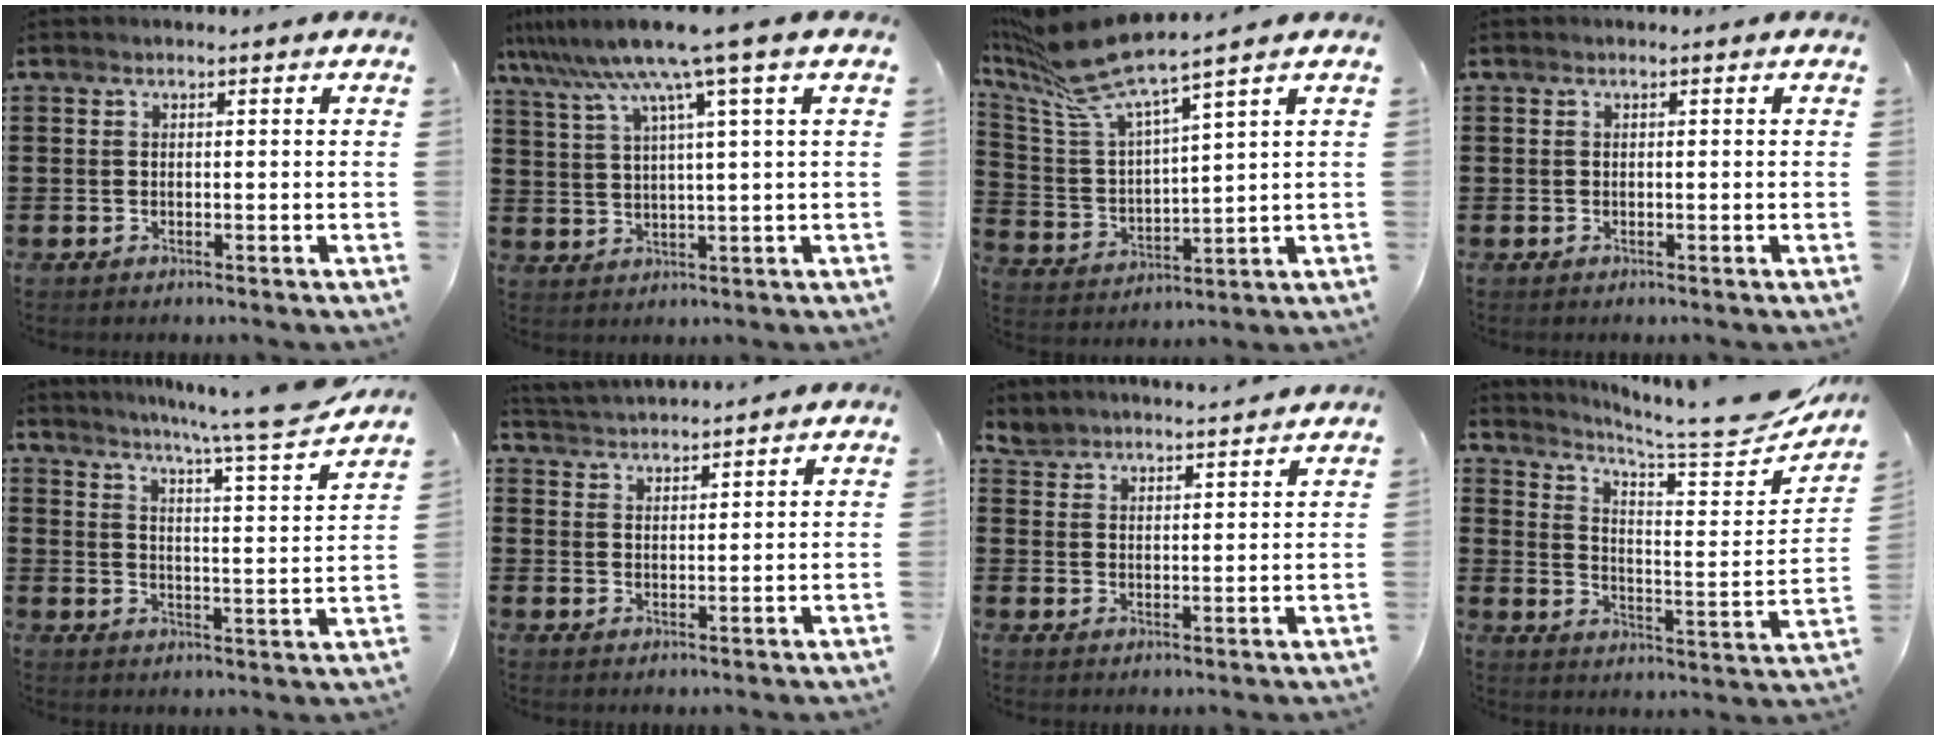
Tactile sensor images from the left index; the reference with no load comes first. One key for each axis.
{"total": 9.4, "fx": 6.4, "fy": -1.1, "fz": 6.9, "tx": -0.154, "ty": -0.026, "tz": 0.104}
{"total": 9.8, "fx": 8.2, "fy": 0.5, "fz": 5.3, "tx": -0.147, "ty": -0.054, "tz": 0.139}
{"total": 0.0}
{"total": 7.7, "fx": 6.8, "fy": -1.3, "fz": 3.3, "tx": -0.075, "ty": -0.053, "tz": 0.108}
{"total": 2.8, "fx": 2.8, "fy": -0.2, "fz": -0.4, "tx": -0.004, "ty": -0.011, "tz": 0.050}
{"total": 3.8, "fx": 3.8, "fy": -0.1, "fz": -0.4, "tx": -0.007, "ty": -0.020, "tz": 0.069}
{"total": 6.6, "fx": 5.9, "fy": -0.1, "fz": 2.8, "tx": -0.066, "ty": -0.057, "tz": 0.094}